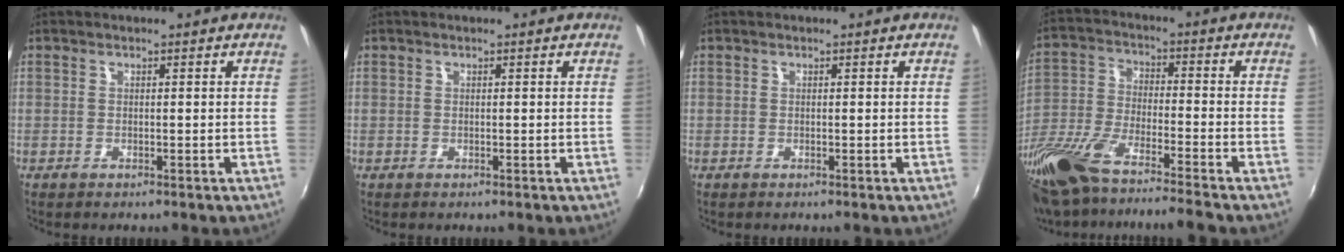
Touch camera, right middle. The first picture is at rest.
{"total": 0.0}
{"total": 0.0}
{"total": 18.7, "force": [-15.1, 2.3, 10.7], "torque": [-0.231, -0.050, -0.283]}